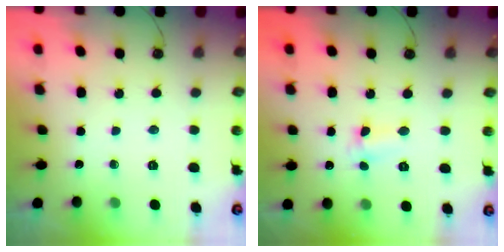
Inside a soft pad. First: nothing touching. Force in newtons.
{"total": 3.0, "press": 2.9, "slide": 0.6}